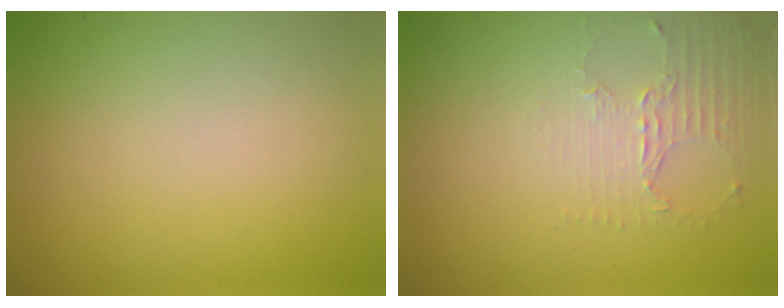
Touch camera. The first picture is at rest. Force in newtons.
{"total": 2.3, "press": 1.6, "slide": 1.6}